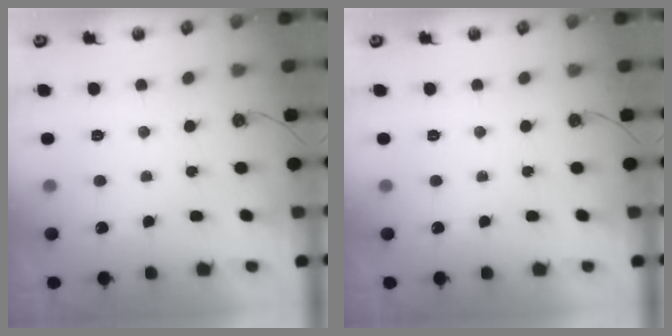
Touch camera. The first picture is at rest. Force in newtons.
{"total": 0.0}